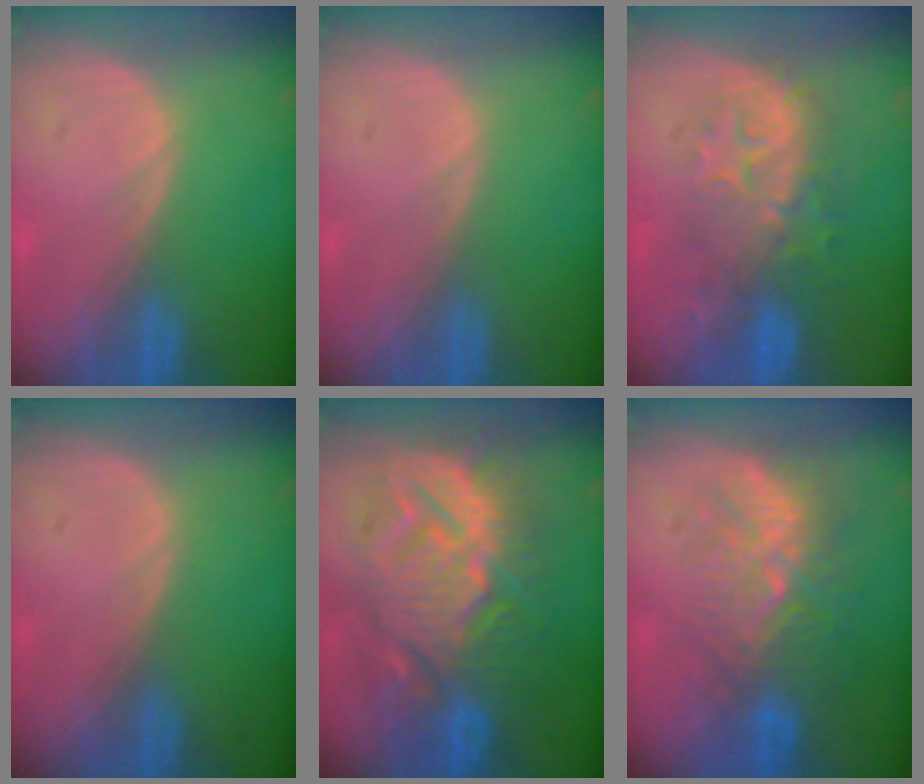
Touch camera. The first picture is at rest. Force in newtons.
{"total": 0.0}
{"total": 8.4, "press": 8.3, "slide": 1.4}
{"total": 0.0}
{"total": 14.0, "press": 13.9, "slide": 1.4}
{"total": 9.1, "press": 8.5, "slide": 3.4}